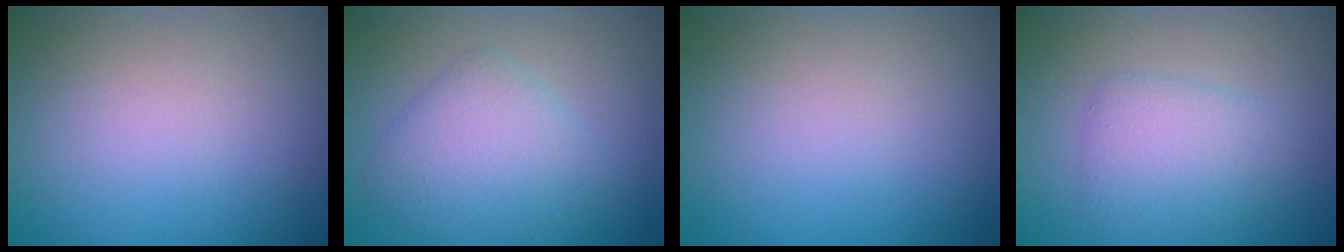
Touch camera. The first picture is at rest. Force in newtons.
{"total": 3.8, "press": 3.8, "slide": 0.3}
{"total": 0.0}
{"total": 3.1, "press": 3.1, "slide": 0.2}